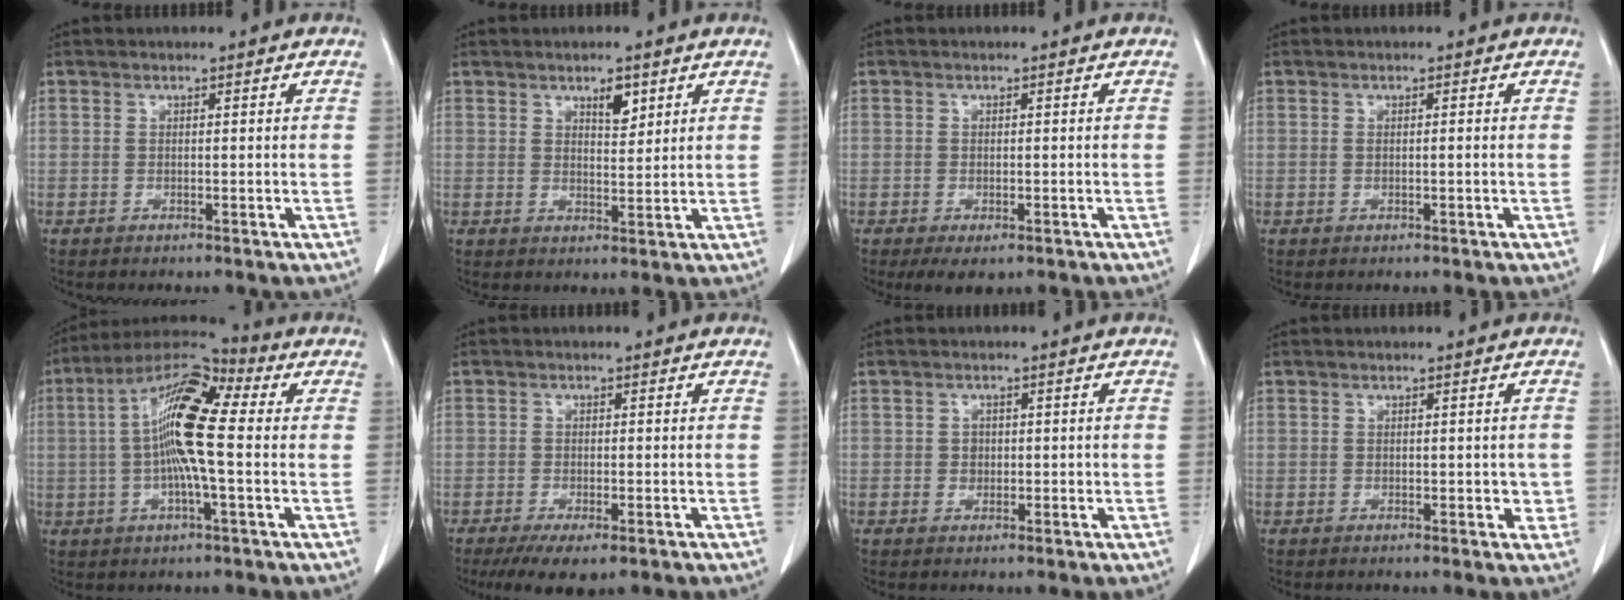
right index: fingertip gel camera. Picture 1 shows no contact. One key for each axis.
{"total": 3.3, "fx": 2.0, "fy": 1.2, "fz": 2.3, "tx": -0.037, "ty": -0.004, "tz": 0.035}
{"total": 2.9, "fx": -1.6, "fy": 1.6, "fz": 1.8, "tx": -0.022, "ty": -0.003, "tz": -0.015}
{"total": 0.7, "fx": 0.0, "fy": 0.1, "fz": 0.7, "tx": -0.016, "ty": 0.001, "tz": 0.003}
{"total": 13.5, "fx": 0.9, "fy": 2.4, "fz": 13.2, "tx": -0.251, "ty": 0.027, "tz": 0.003}
{"total": 5.4, "fx": -3.4, "fy": 1.8, "fz": 3.7, "tx": -0.056, "ty": -0.012, "tz": -0.053}
{"total": 1.7, "fx": 0.0, "fy": 1.5, "fz": 0.8, "tx": -0.011, "ty": 0.003, "tz": 0.002}
{"total": 2.5, "fx": -0.2, "fy": 1.5, "fz": 2.0, "tx": -0.015, "ty": 0.004, "tz": 0.001}